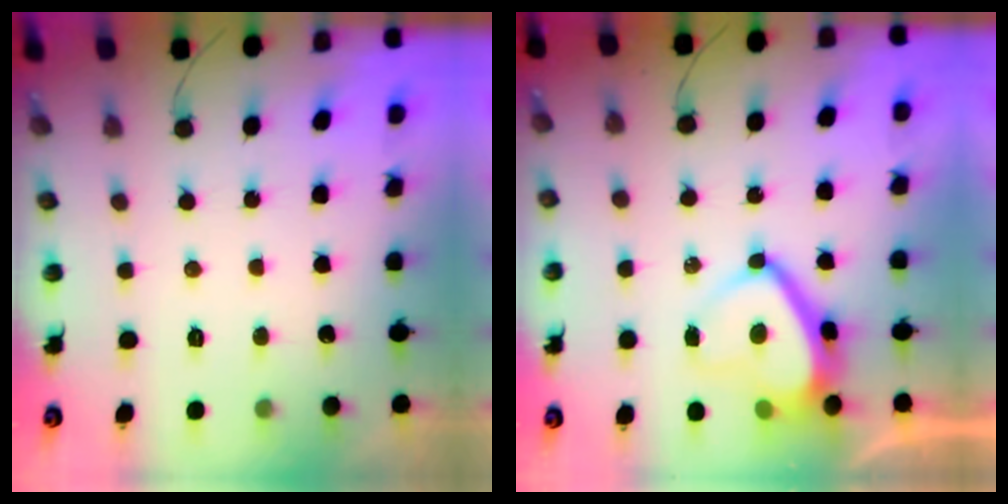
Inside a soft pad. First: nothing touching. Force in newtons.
{"total": 9.3, "press": 9.3, "slide": 1.0}